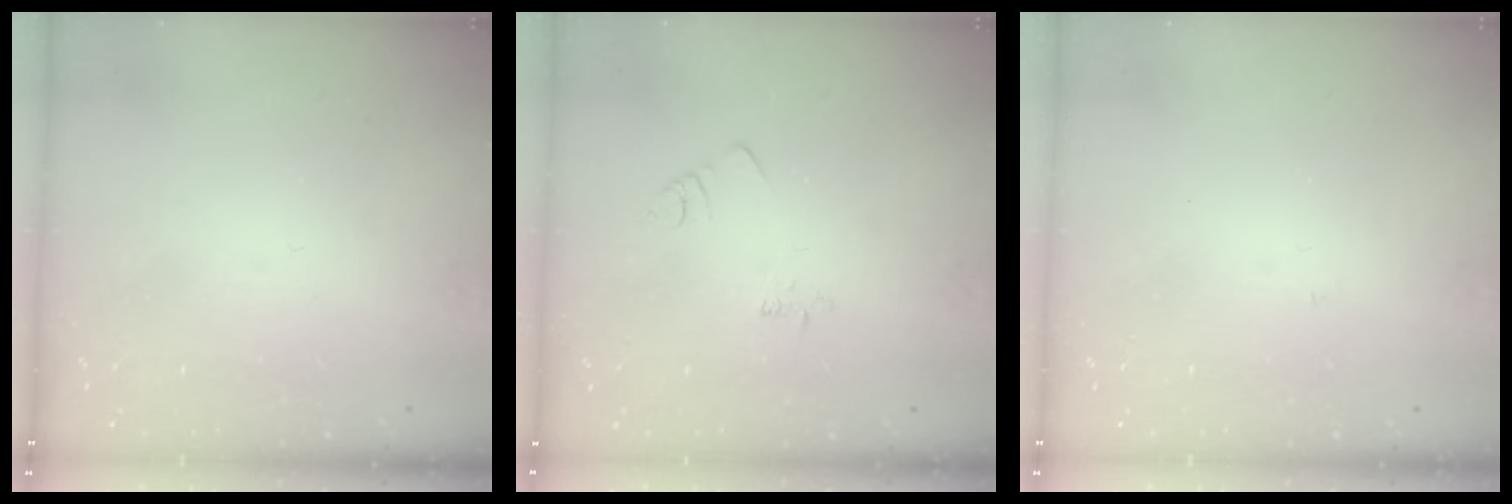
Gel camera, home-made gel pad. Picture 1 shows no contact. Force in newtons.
{"total": 2.1, "press": 2.1, "slide": 0.4}
{"total": 2.7, "press": 2.7, "slide": 0.3}